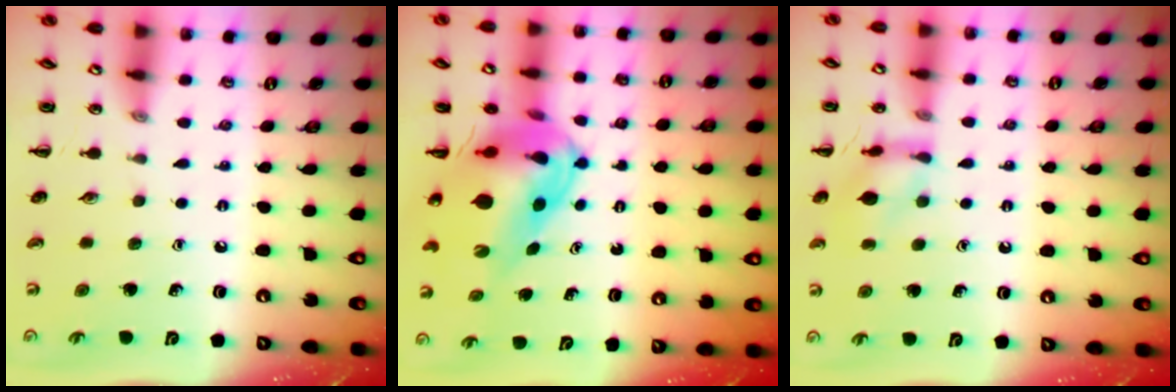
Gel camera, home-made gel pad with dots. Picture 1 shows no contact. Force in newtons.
{"total": 12.2, "press": 11.7, "slide": 3.5}
{"total": 11.4, "press": 11.4, "slide": 0.9}